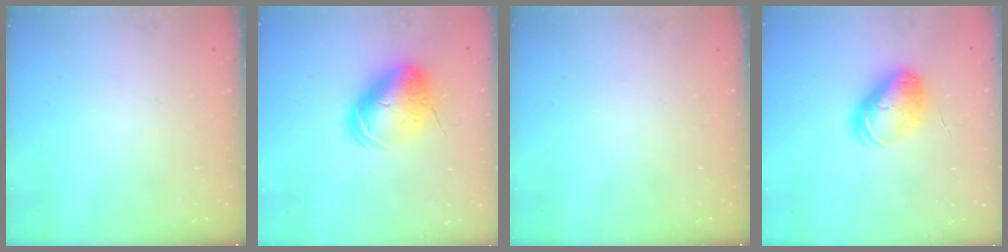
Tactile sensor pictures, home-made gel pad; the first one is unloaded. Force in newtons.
{"total": 12.4, "press": 12.2, "slide": 2.4}
{"total": 0.0}
{"total": 8.9, "press": 8.7, "slide": 1.5}